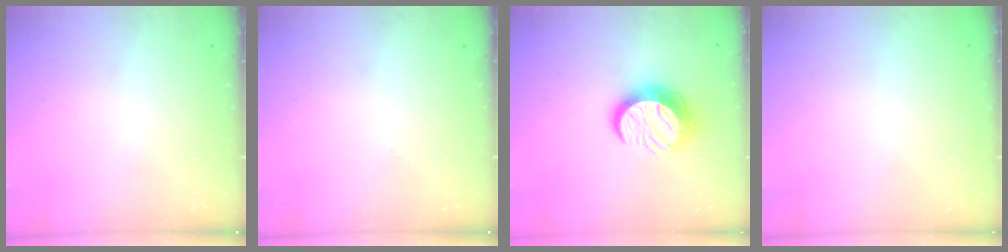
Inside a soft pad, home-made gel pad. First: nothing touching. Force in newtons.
{"total": 0.0}
{"total": 12.1, "press": 12.1, "slide": 0.6}
{"total": 0.5, "press": 0.5, "slide": 0.1}